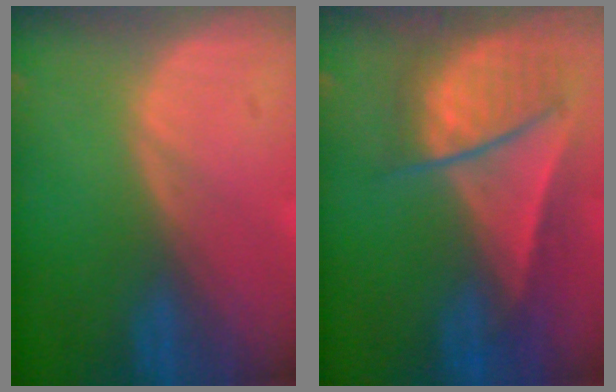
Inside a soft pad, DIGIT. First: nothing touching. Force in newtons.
{"total": 7.8, "press": 7.5, "slide": 2.1}